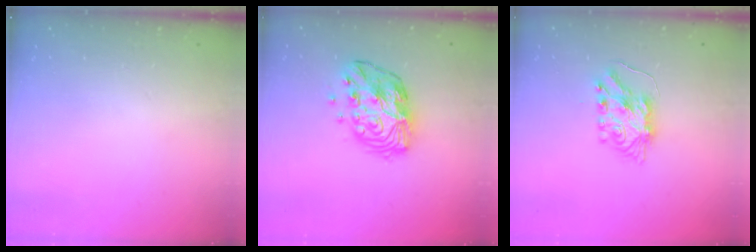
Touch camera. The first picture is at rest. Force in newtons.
{"total": 13.5, "press": 13.5, "slide": 1.0}
{"total": 7.8, "press": 7.7, "slide": 0.6}